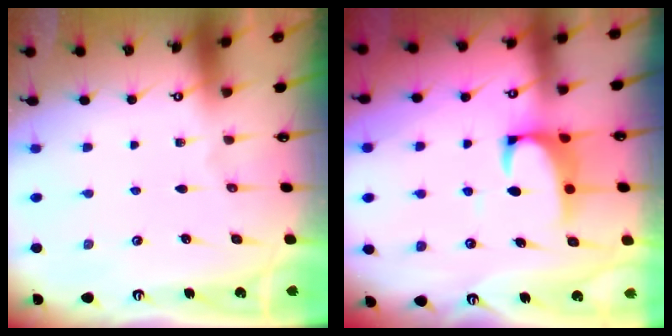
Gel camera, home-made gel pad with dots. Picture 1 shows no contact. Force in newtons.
{"total": 2.3, "press": 2.1, "slide": 0.9}